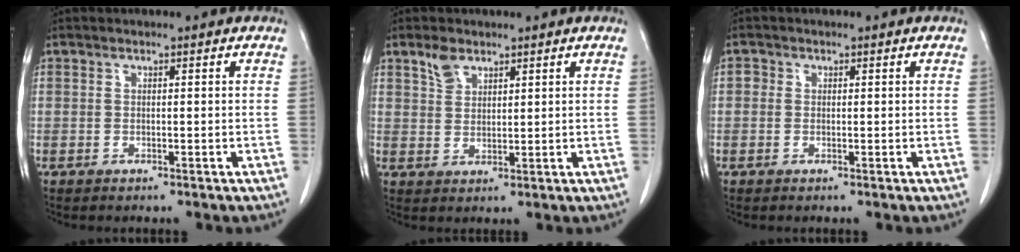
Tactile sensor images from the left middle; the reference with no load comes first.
{"total": 3.1, "force": [2.3, 1.6, 1.3], "torque": [-0.029, 0.003, 0.047]}
{"total": 0.9, "force": [0.1, 0.9, 0.3], "torque": [0.001, 0.001, -0.002]}